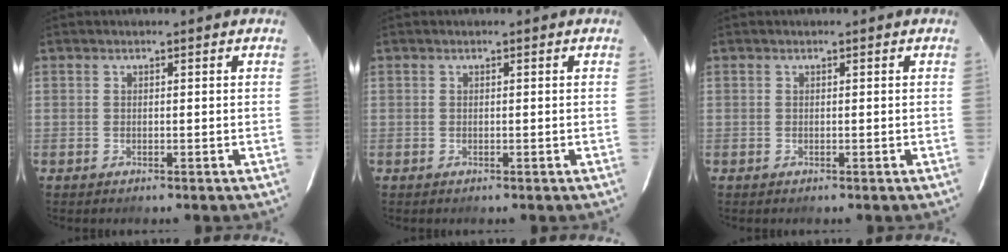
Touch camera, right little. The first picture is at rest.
{"total": 0.0}
{"total": 0.0}